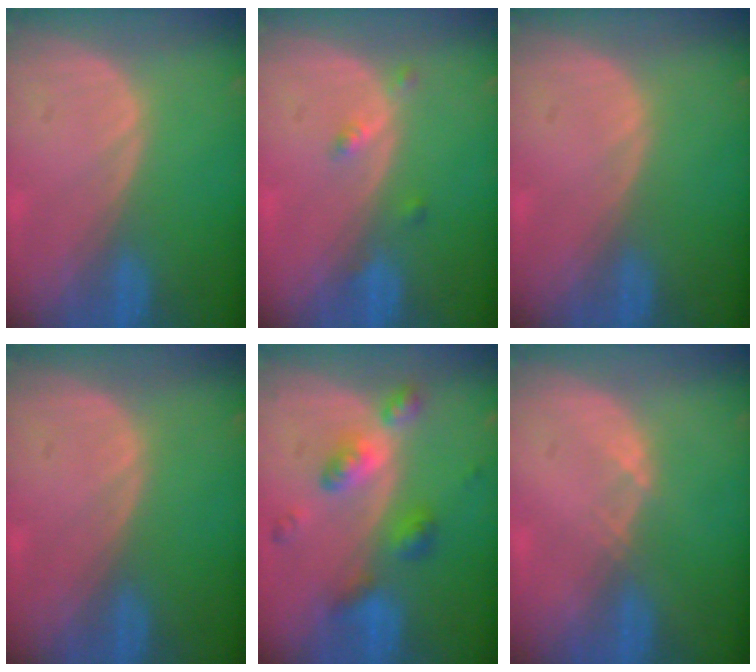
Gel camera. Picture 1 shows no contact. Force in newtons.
{"total": 2.2, "press": 1.8, "slide": 1.3}
{"total": 0.0}
{"total": 0.0}
{"total": 6.4, "press": 6.4, "slide": 0.4}
{"total": 1.0, "press": 0.8, "slide": 0.5}